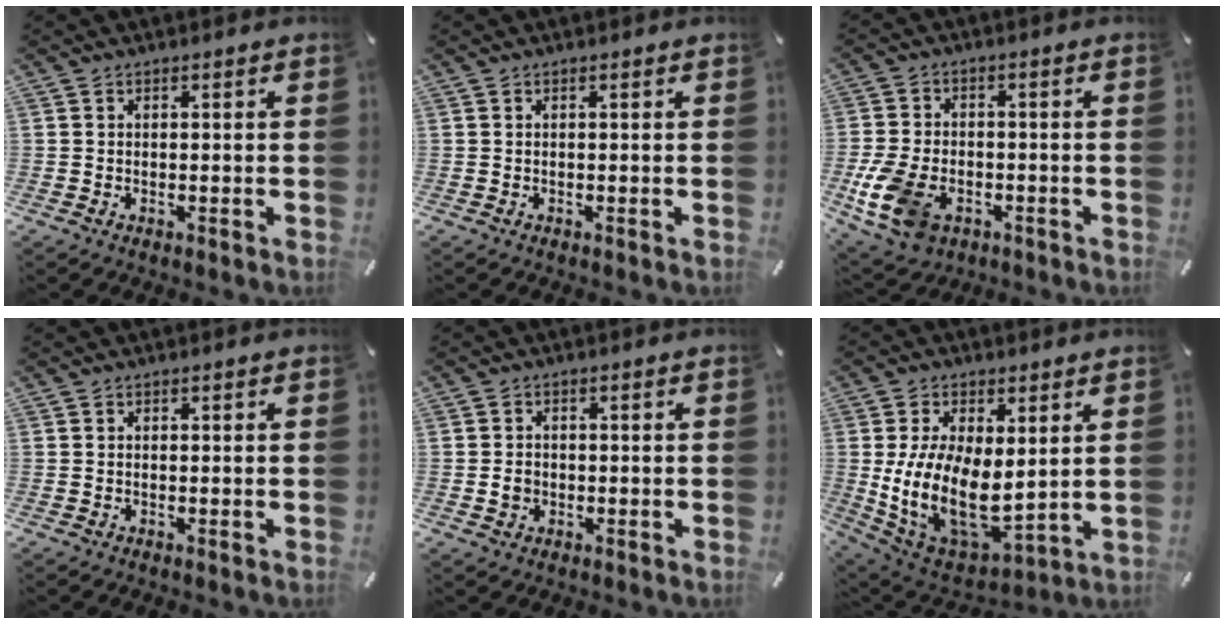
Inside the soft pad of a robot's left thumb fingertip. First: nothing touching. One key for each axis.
{"total": 0.0}
{"total": 11.2, "fx": -4.3, "fy": 7.6, "fz": 6.9, "tx": -0.161, "ty": 0.016, "tz": -0.076}
{"total": 0.0}
{"total": 2.6, "fx": -0.5, "fy": 2.3, "fz": 1.0, "tx": -0.019, "ty": 0.005, "tz": -0.011}
{"total": 15.1, "fx": 0.8, "fy": 9.7, "fz": 11.5, "tx": -0.240, "ty": -0.034, "tz": 0.025}